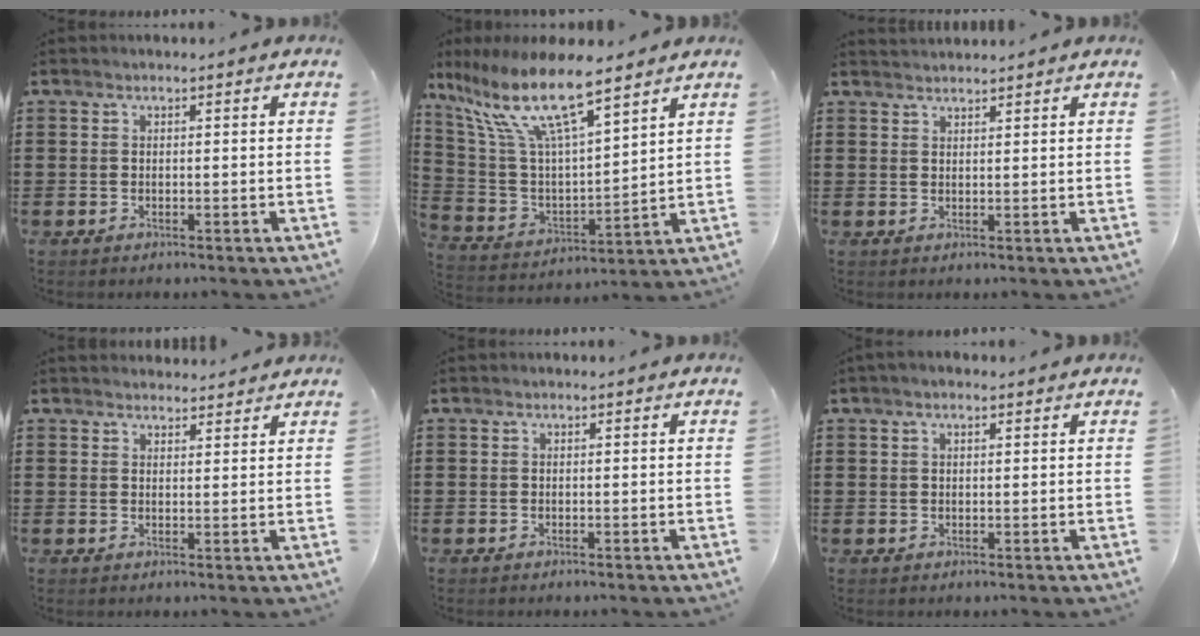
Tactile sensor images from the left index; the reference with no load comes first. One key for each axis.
{"total": 13.0, "fx": 8.9, "fy": 2.7, "fz": 9.2, "tx": -0.218, "ty": -0.047, "tz": 0.148}
{"total": 1.4, "fx": 1.4, "fy": 0.1, "fz": 0.0, "tx": -0.003, "ty": 0.001, "tz": 0.029}
{"total": 2.3, "fx": 2.2, "fy": 0.4, "fz": -0.1, "tx": -0.003, "ty": -0.004, "tz": 0.043}
{"total": 0.0}
{"total": 1.4, "fx": 0.7, "fy": 0.6, "fz": 1.0, "tx": -0.021, "ty": 0.004, "tz": 0.012}